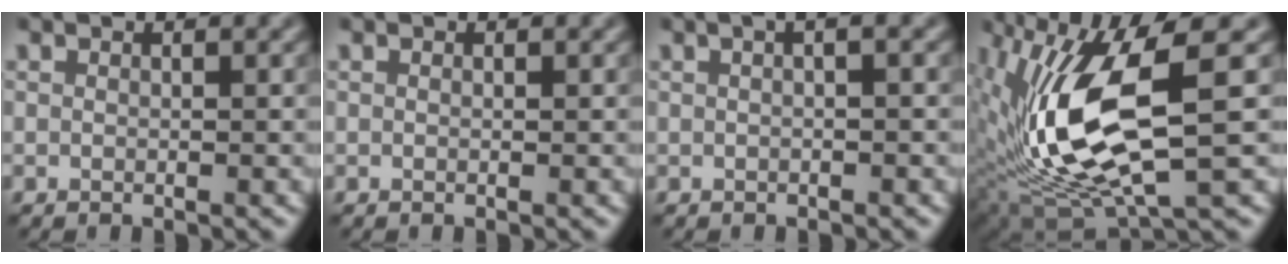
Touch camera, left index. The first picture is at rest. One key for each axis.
{"total": 0.0}
{"total": 3.1, "fx": 1.0, "fy": 1.4, "fz": 2.6, "tx": -0.017, "ty": 0.011, "tz": -0.008}
{"total": 11.4, "fx": 0.6, "fy": 4.0, "fz": 10.7, "tx": -0.235, "ty": -0.011, "tz": 0.019}